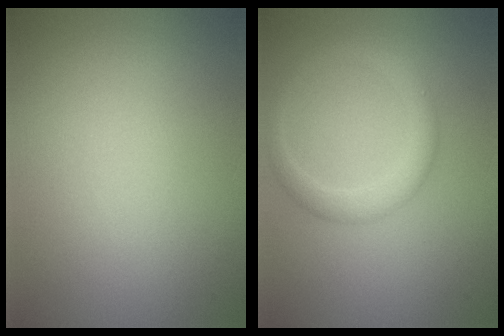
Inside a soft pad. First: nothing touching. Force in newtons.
{"total": 2.8, "press": 2.8, "slide": 0.1}